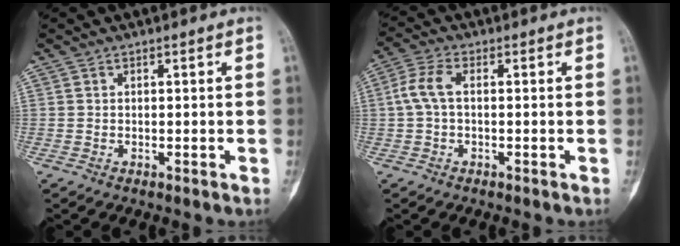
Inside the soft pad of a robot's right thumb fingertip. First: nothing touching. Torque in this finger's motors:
{"motor_torque": [0.00, 0.00, 0.40, -0.38, 0.04]}